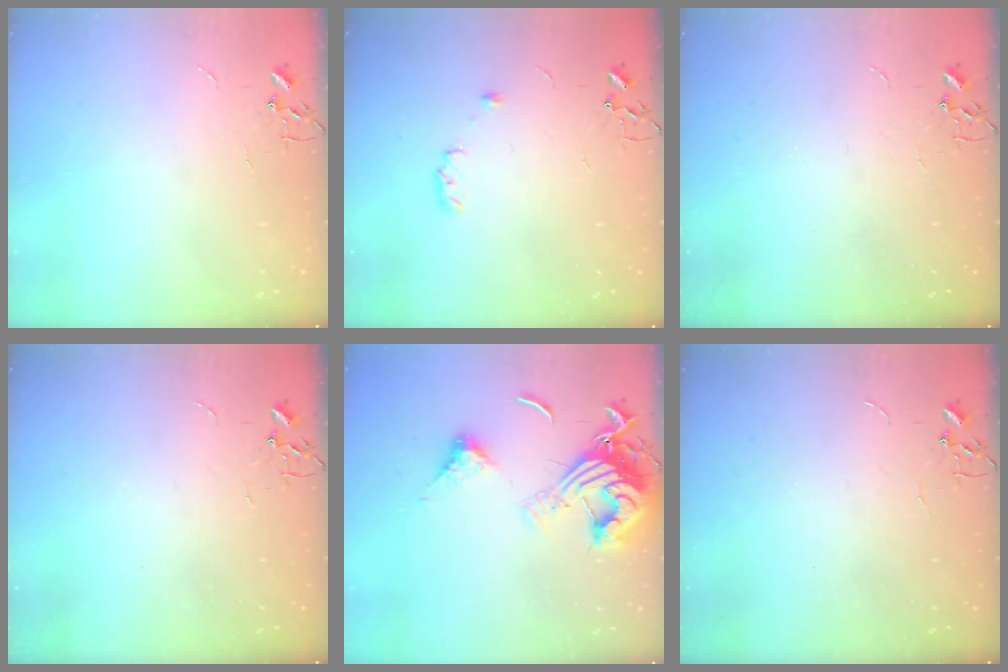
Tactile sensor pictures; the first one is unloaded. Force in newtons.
{"total": 6.1, "press": 5.9, "slide": 1.6}
{"total": 0.0}
{"total": 0.0}
{"total": 17.1, "press": 17.0, "slide": 1.9}
{"total": 0.0}